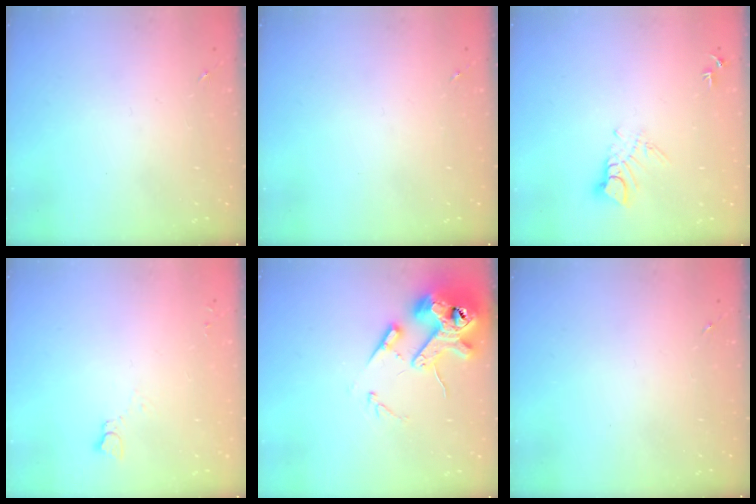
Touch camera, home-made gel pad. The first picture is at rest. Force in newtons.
{"total": 0.0}
{"total": 5.9, "press": 5.9, "slide": 0.5}
{"total": 2.5, "press": 2.5, "slide": 0.2}
{"total": 16.0, "press": 15.8, "slide": 2.5}
{"total": 0.0}